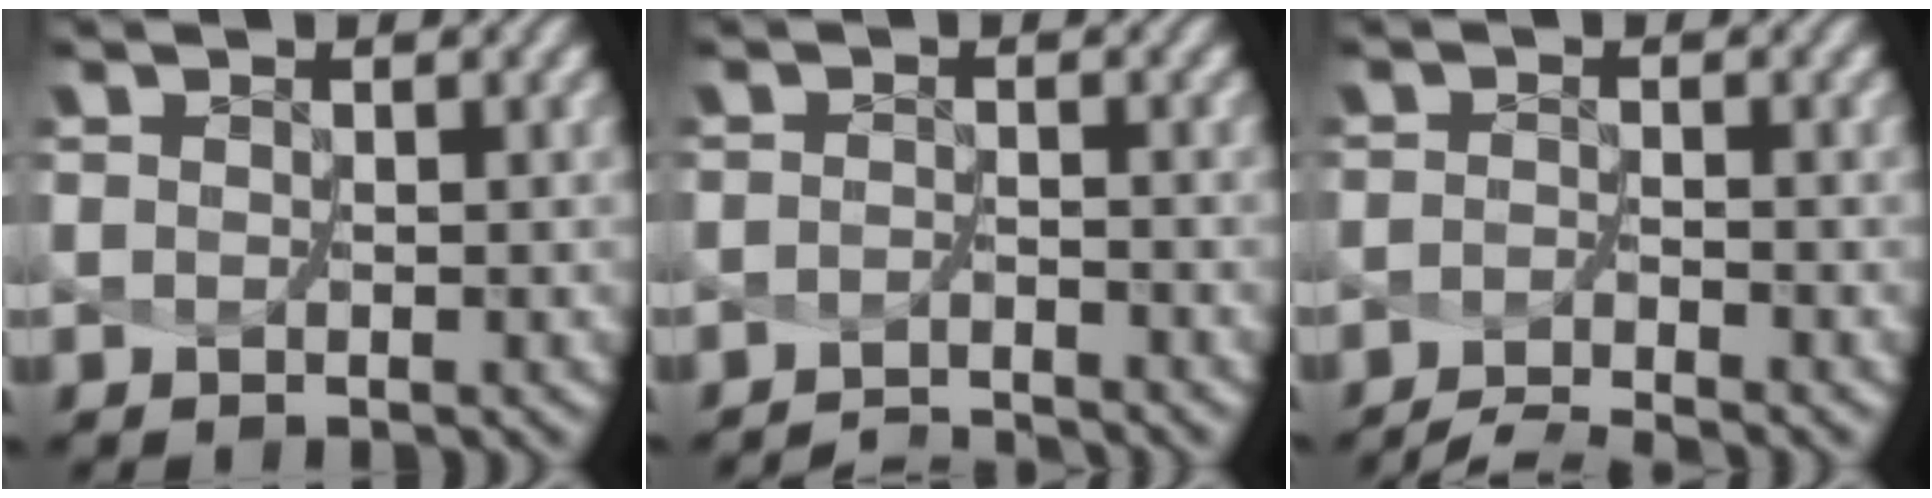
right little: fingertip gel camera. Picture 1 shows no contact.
{"total": 2.8, "force": [-2.8, -0.6, -0.1], "torque": [-0.002, -0.009, -0.047]}
{"total": 3.8, "force": [-3.6, -0.4, 1.0], "torque": [-0.025, -0.015, -0.069]}